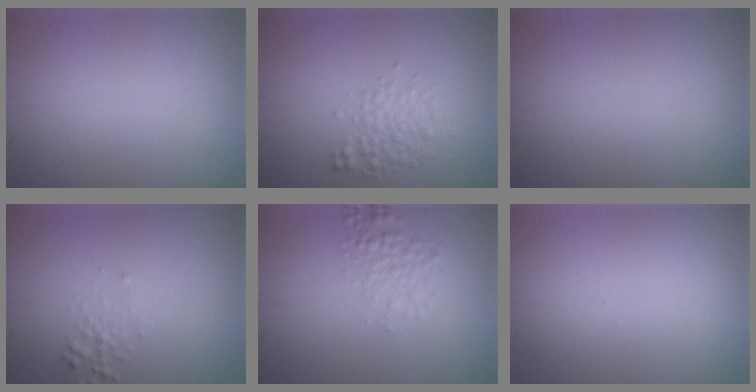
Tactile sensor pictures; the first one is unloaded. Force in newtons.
{"total": 2.5, "press": 2.5, "slide": 0.0}
{"total": 0.0}
{"total": 1.2, "press": 1.2, "slide": 0.0}
{"total": 2.0, "press": 2.0, "slide": 0.1}
{"total": 0.0}